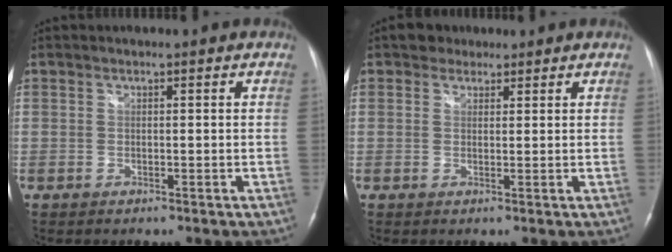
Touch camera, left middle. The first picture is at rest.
{"total": 2.5, "force": [1.7, 1.8, 0.2], "torque": [-0.003, 0.014, 0.025]}